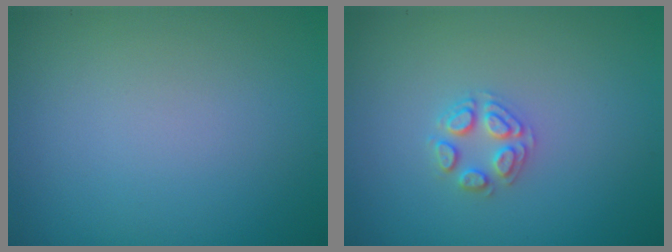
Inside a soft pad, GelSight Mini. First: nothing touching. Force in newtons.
{"total": 2.2, "press": 2.2, "slide": 0.2}